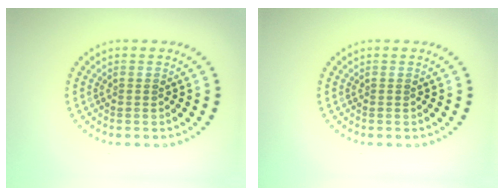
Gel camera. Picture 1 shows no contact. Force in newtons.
{"total": 0.0}